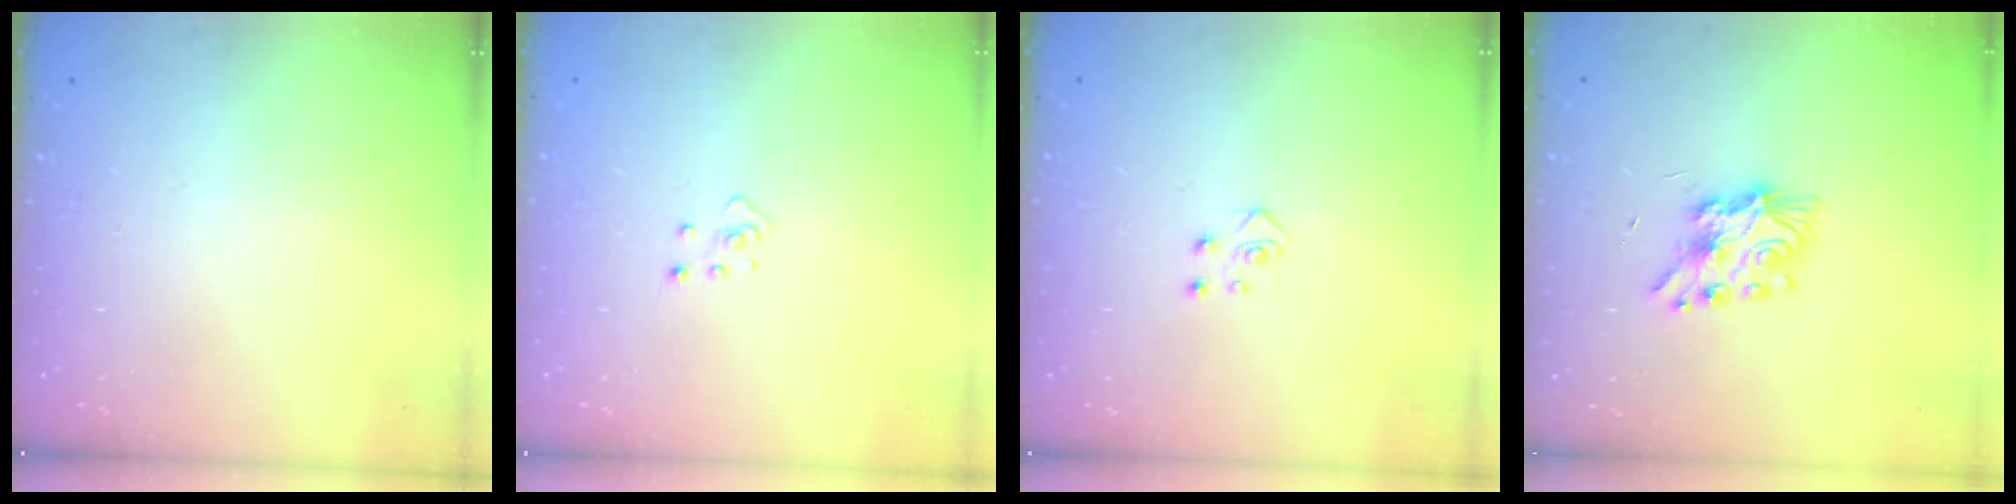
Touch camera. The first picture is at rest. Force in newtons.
{"total": 2.9, "press": 2.9, "slide": 0.2}
{"total": 3.9, "press": 3.9, "slide": 0.4}
{"total": 7.6, "press": 7.6, "slide": 0.6}